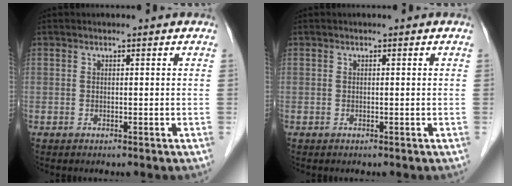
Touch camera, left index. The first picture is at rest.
{"total": 0.0}